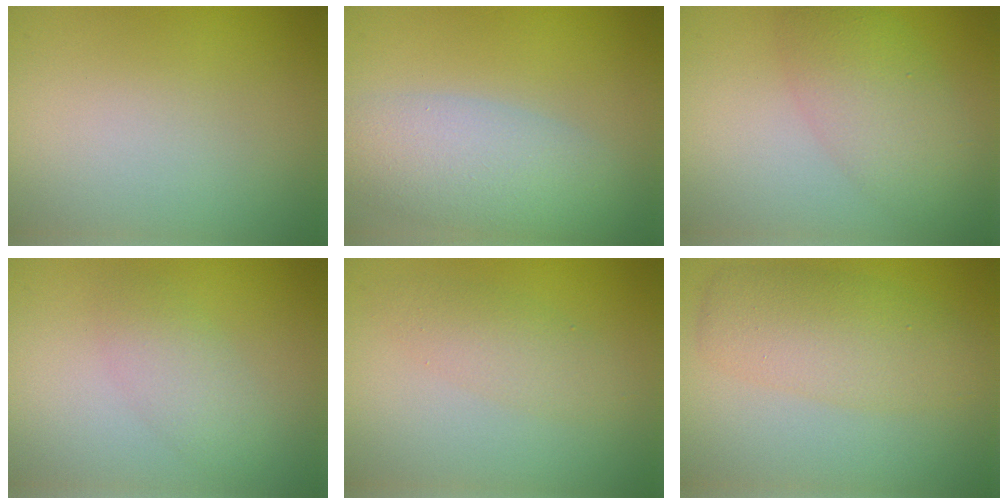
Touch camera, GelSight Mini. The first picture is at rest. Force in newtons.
{"total": 5.8, "press": 5.8, "slide": 0.6}
{"total": 4.8, "press": 4.8, "slide": 0.1}
{"total": 2.4, "press": 2.4, "slide": 0.1}
{"total": 2.5, "press": 2.5, "slide": 0.1}
{"total": 5.1, "press": 5.1, "slide": 0.1}